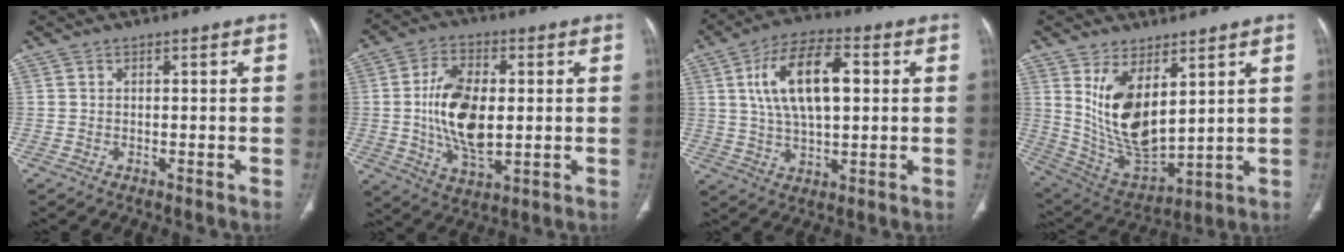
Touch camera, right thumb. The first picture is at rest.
{"total": 13.9, "force": [0.3, 7.6, 11.7], "torque": [-0.207, -0.004, 0.010]}
{"total": 15.0, "force": [3.3, 7.1, 12.7], "torque": [-0.221, 0.010, 0.058]}
{"total": 14.5, "force": [5.1, 7.0, 11.6], "torque": [-0.204, -0.033, 0.124]}